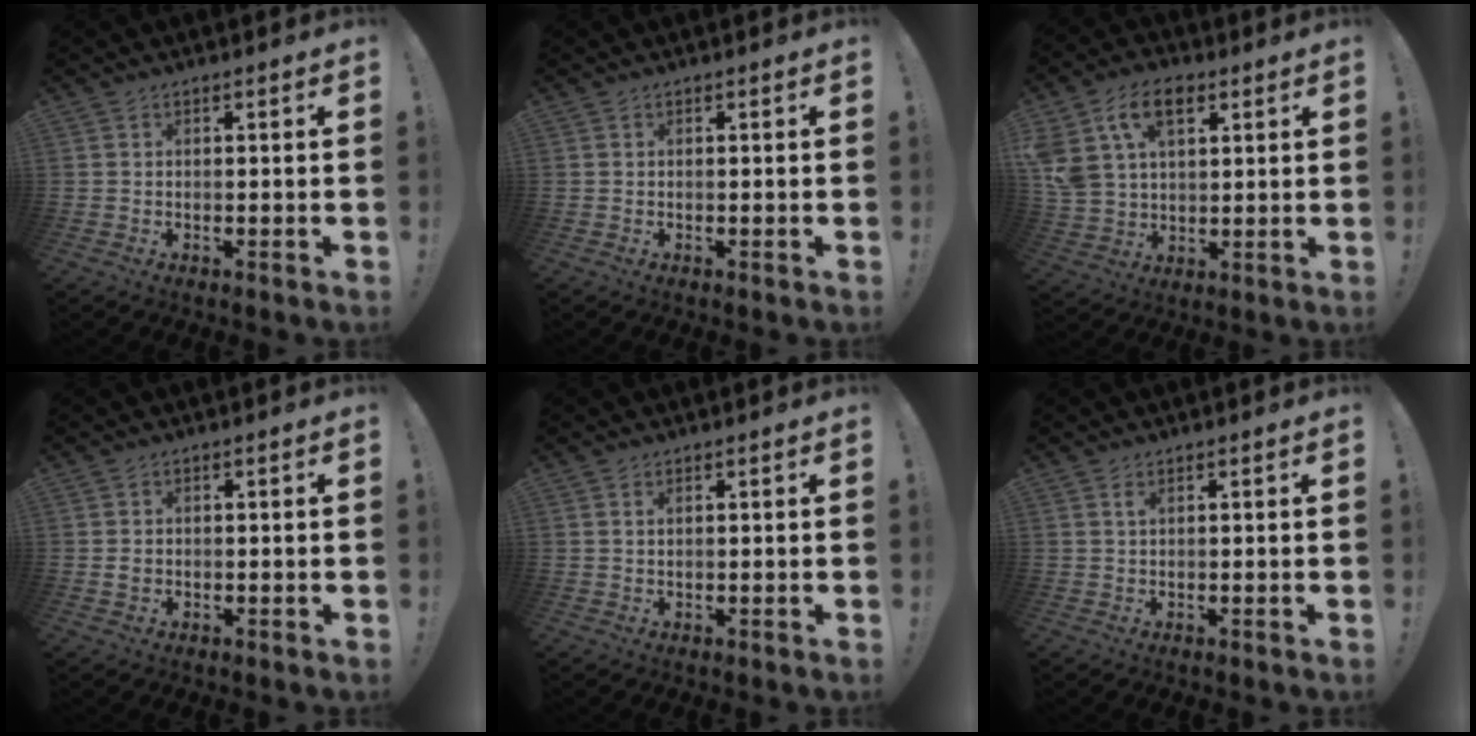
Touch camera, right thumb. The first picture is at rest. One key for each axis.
{"total": 0.0}
{"total": 14.8, "fx": 6.8, "fy": 9.5, "fz": 9.1, "tx": -0.169, "ty": -0.018, "tz": 0.125}
{"total": 1.3, "fx": -0.1, "fy": 1.2, "fz": 0.4, "tx": -0.016, "ty": 0.008, "tz": -0.001}
{"total": 0.8, "fx": 0.4, "fy": 0.3, "fz": 0.6, "tx": -0.004, "ty": -0.002, "tz": 0.005}
{"total": 1.0, "fx": 0.4, "fy": 0.2, "fz": 0.8, "tx": -0.011, "ty": -0.002, "tz": 0.005}